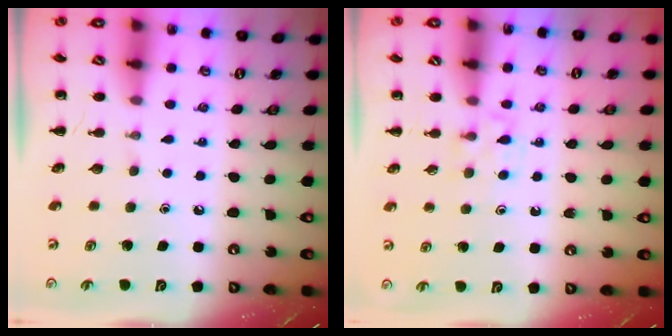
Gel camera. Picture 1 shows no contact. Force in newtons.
{"total": 5.0, "press": 4.6, "slide": 1.8}